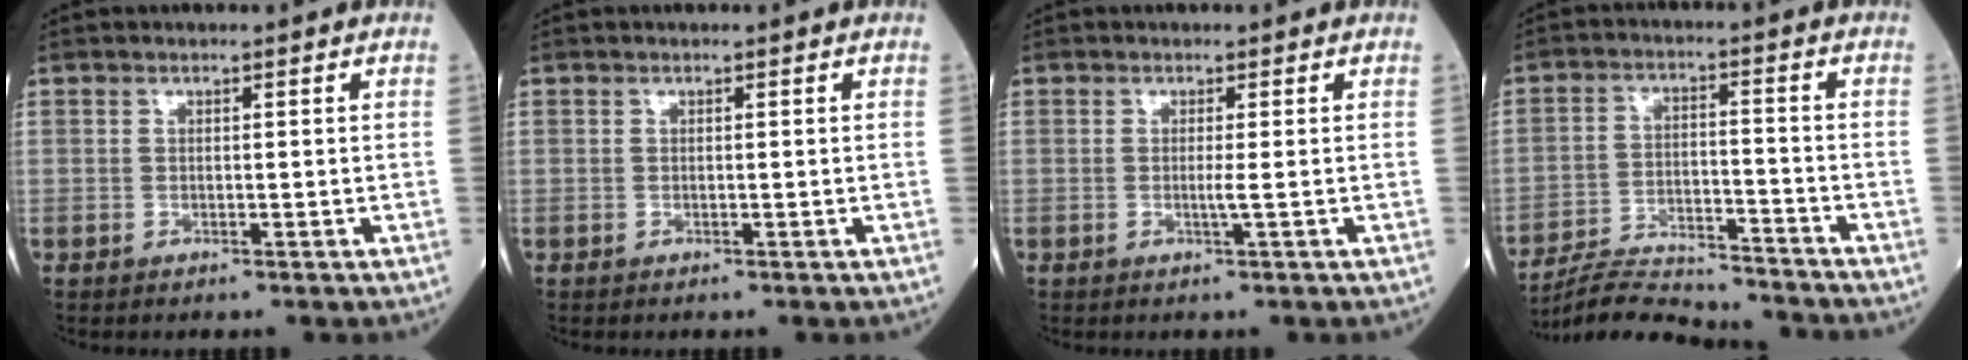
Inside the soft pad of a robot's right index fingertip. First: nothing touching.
{"total": 0.0}
{"total": 1.1, "force": [-0.1, -0.4, 1.0], "torque": [-0.016, -0.002, -0.006]}
{"total": 14.4, "force": [-13.9, 1.0, 3.8], "torque": [-0.062, 0.001, -0.218]}